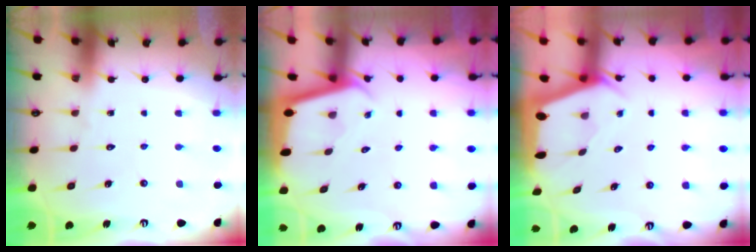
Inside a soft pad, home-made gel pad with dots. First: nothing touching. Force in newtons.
{"total": 1.9, "press": 1.9, "slide": 0.1}
{"total": 1.9, "press": 1.8, "slide": 0.3}